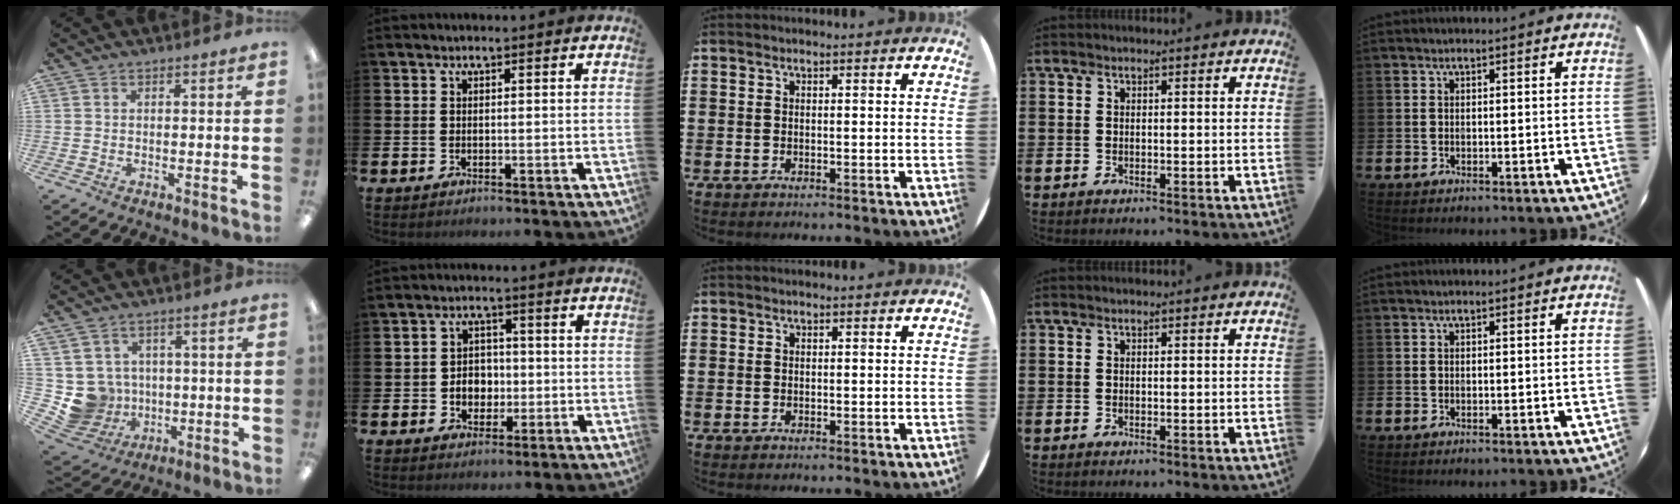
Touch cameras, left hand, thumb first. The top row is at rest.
{"thumb": {"total": 8.0, "force": [0.0, 8.0, 1.0], "torque": [-0.066, -0.006, 0.013]}, "index": {"total": 3.7, "force": [-0.6, 3.2, 1.7], "torque": [-0.025, 0.002, -0.020]}}